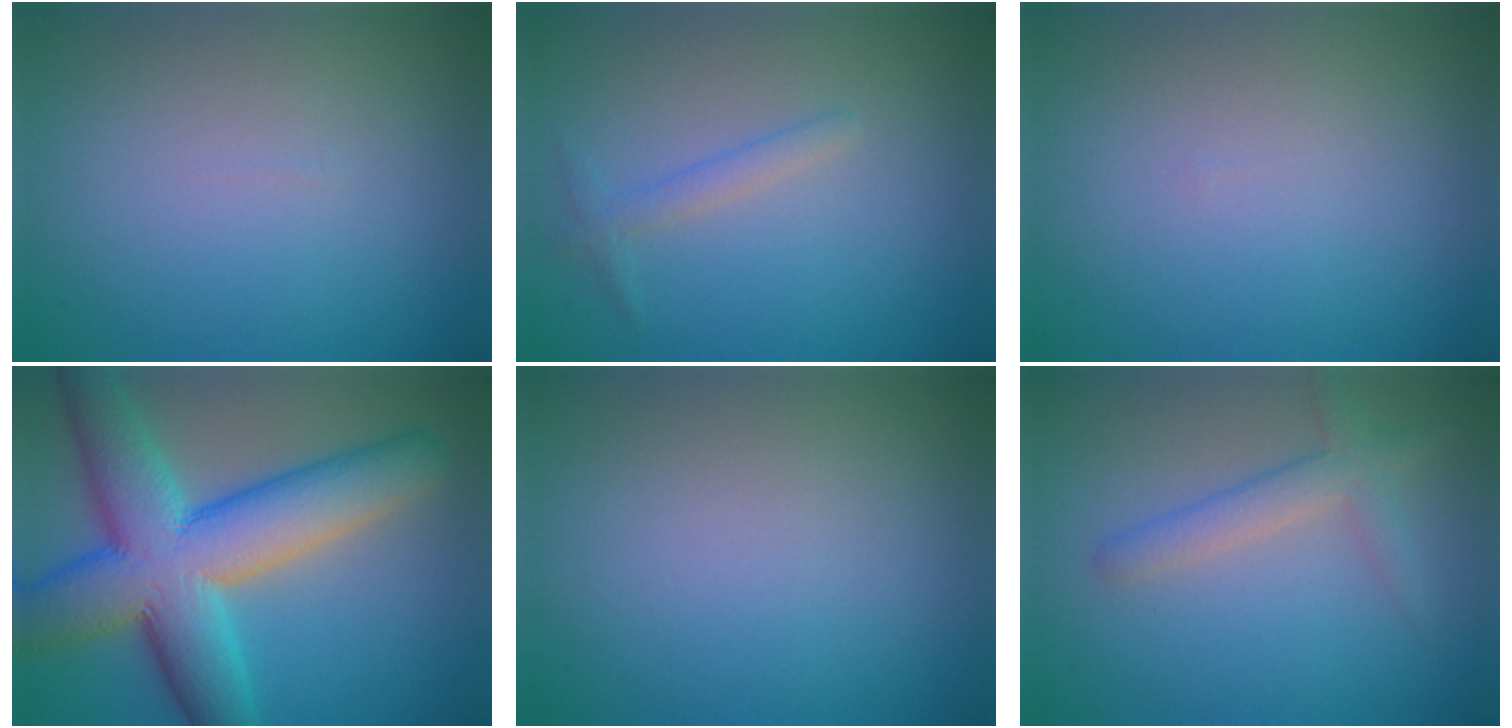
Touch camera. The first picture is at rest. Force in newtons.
{"total": 1.4, "press": 1.4, "slide": 0.1}
{"total": 0.0}
{"total": 12.2, "press": 12.2, "slide": 0.5}
{"total": 0.0}
{"total": 2.7, "press": 2.7, "slide": 0.1}